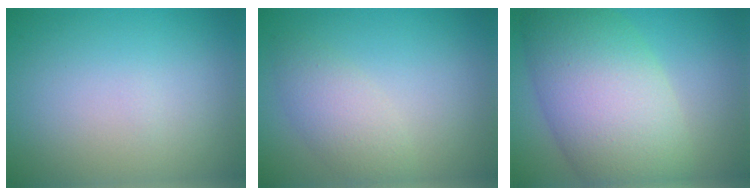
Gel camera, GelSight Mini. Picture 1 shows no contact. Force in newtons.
{"total": 2.9, "press": 2.9, "slide": 0.1}
{"total": 11.1, "press": 11.1, "slide": 0.6}